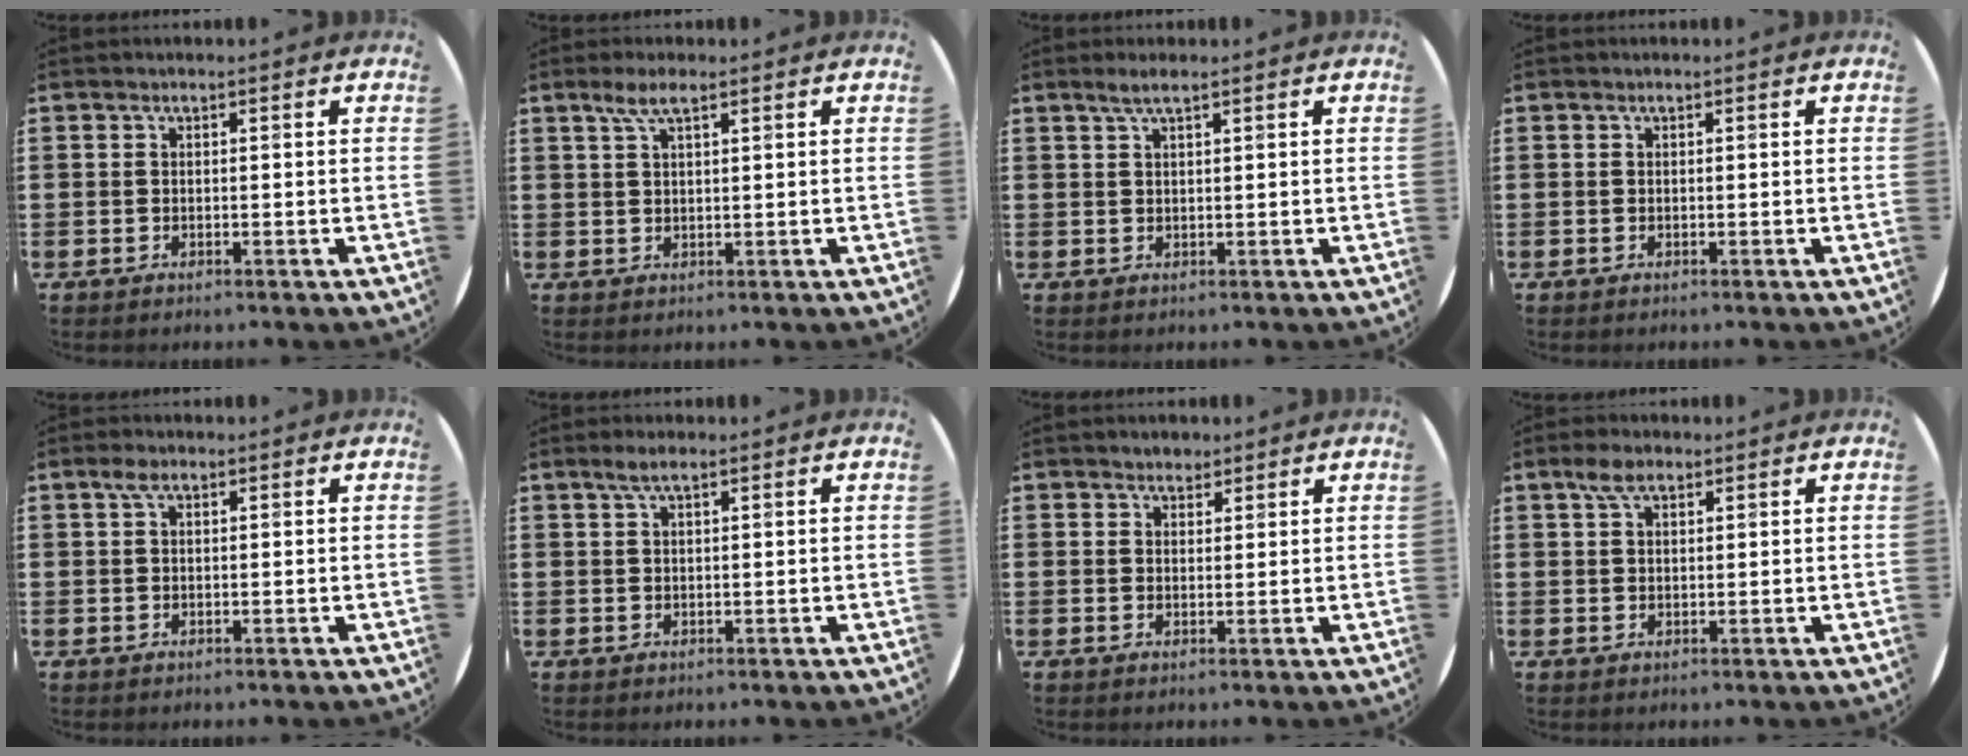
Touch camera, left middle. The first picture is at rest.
{"total": 3.2, "force": [2.0, 0.7, 2.3], "torque": [-0.048, 0.008, 0.034]}
{"total": 1.8, "force": [1.3, 0.1, 1.3], "torque": [-0.026, 0.003, 0.022]}
{"total": 0.0}
{"total": 1.6, "force": [0.8, 0.8, 1.1], "torque": [-0.025, 0.007, 0.013]}
{"total": 2.0, "force": [1.3, 0.3, 1.5], "torque": [-0.029, 0.006, 0.021]}
{"total": 1.7, "force": [1.6, 0.6, 0.0], "torque": [-0.001, 0.005, 0.030]}
{"total": 3.2, "force": [2.1, 1.5, 1.9], "torque": [-0.033, 0.005, 0.036]}